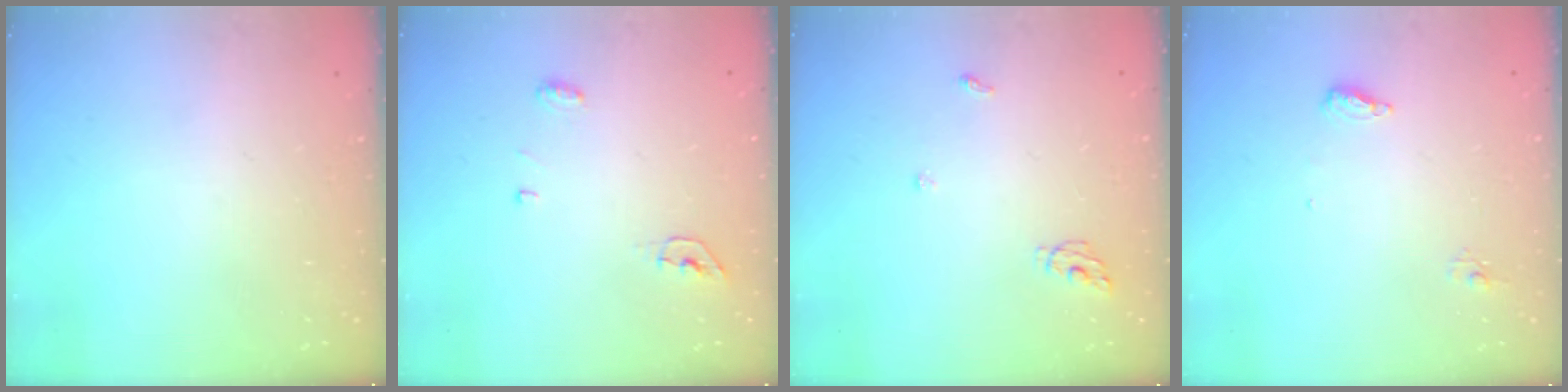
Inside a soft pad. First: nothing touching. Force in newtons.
{"total": 4.4, "press": 4.3, "slide": 0.8}
{"total": 4.6, "press": 4.6, "slide": 0.5}
{"total": 6.5, "press": 6.4, "slide": 1.1}